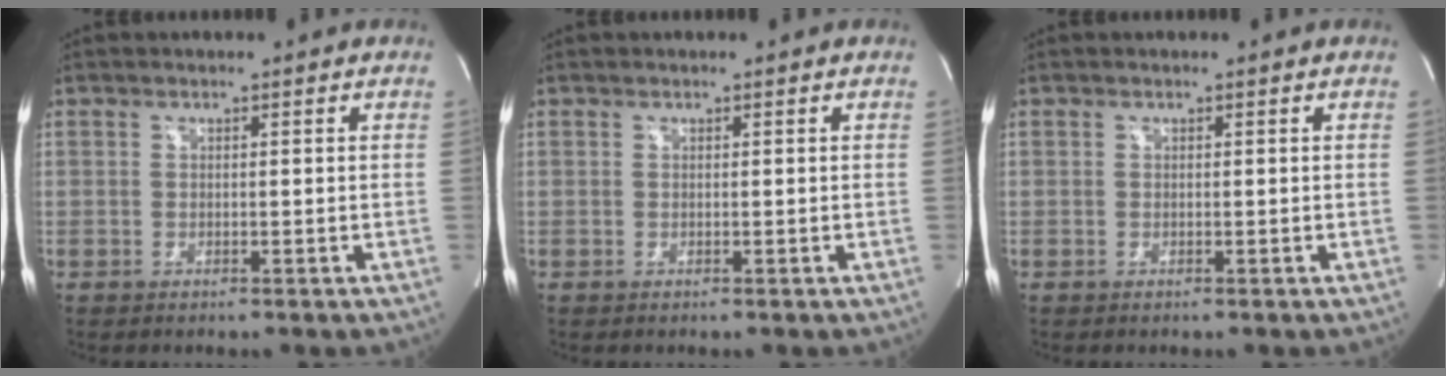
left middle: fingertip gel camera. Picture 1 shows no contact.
{"total": 0.0}
{"total": 0.0}